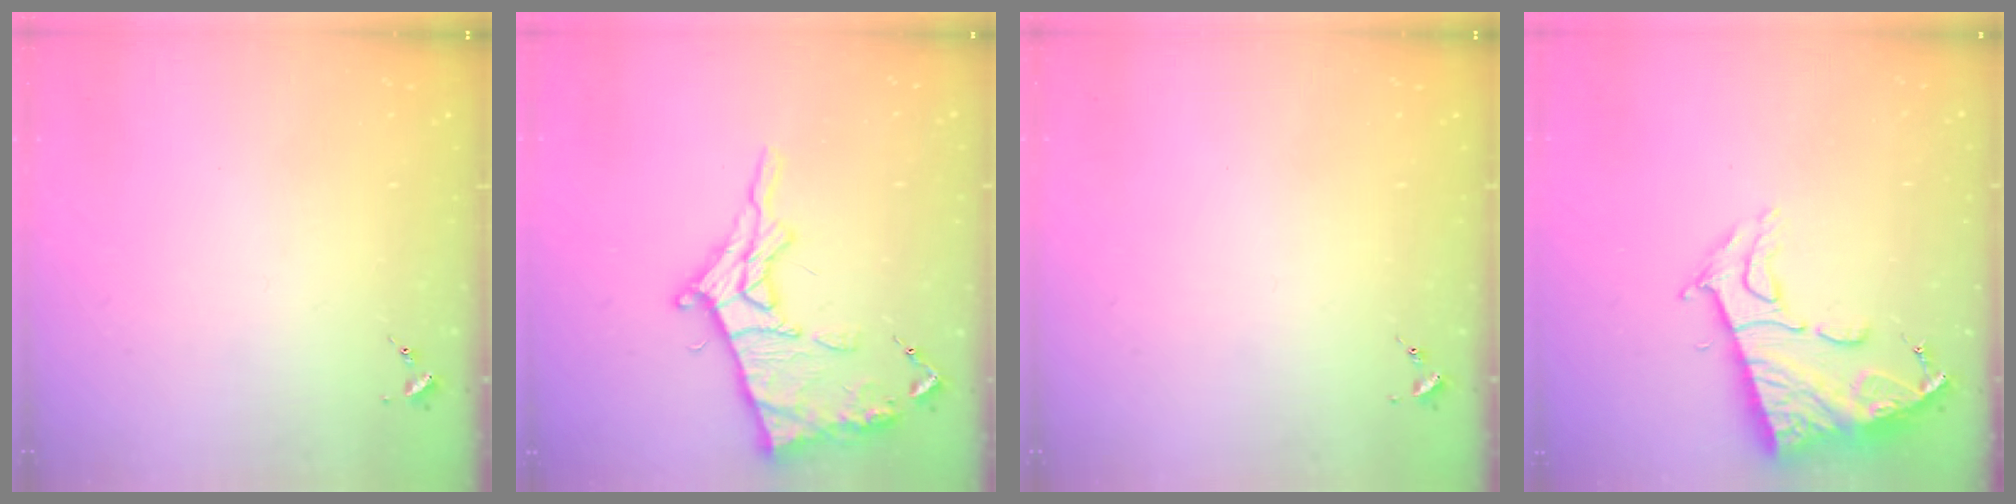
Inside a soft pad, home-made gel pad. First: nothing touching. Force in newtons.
{"total": 16.4, "press": 16.3, "slide": 1.7}
{"total": 0.0}
{"total": 13.2, "press": 13.2, "slide": 1.2}